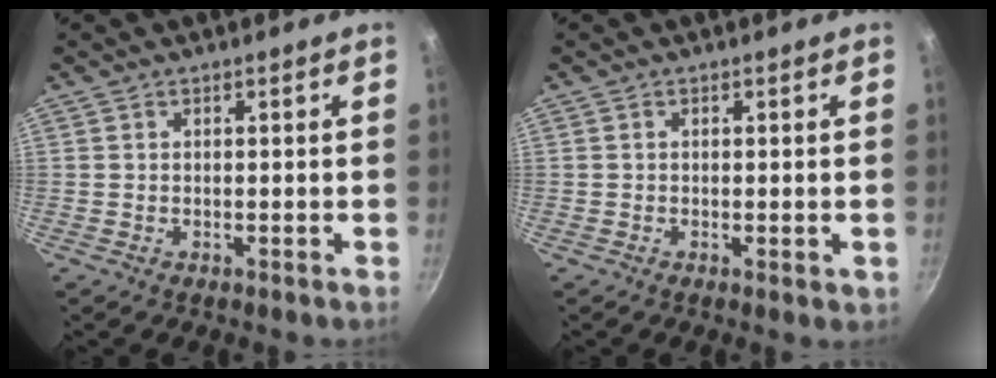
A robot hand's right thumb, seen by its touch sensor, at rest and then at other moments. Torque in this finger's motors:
{"motor_torque": [-0.01, 0.05, -0.12, -0.25, 0.01]}